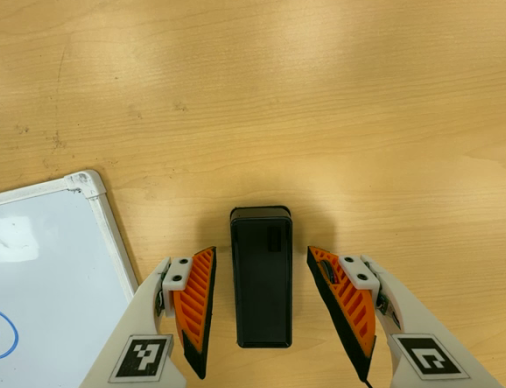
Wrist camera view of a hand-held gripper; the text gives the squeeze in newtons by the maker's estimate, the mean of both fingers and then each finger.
{"total": 0.0}